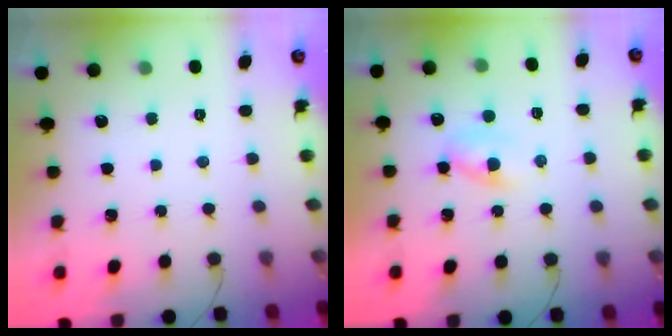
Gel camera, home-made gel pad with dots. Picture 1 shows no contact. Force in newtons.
{"total": 2.6, "press": 2.4, "slide": 1.0}